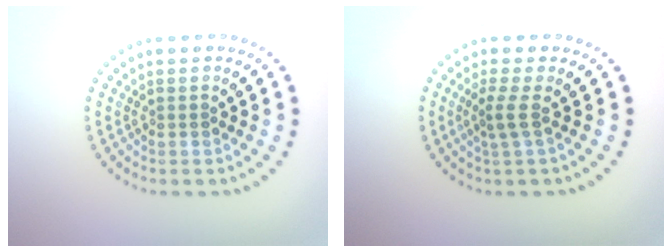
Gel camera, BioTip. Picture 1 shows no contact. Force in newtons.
{"total": 1.9, "press": 1.2, "slide": 1.5}